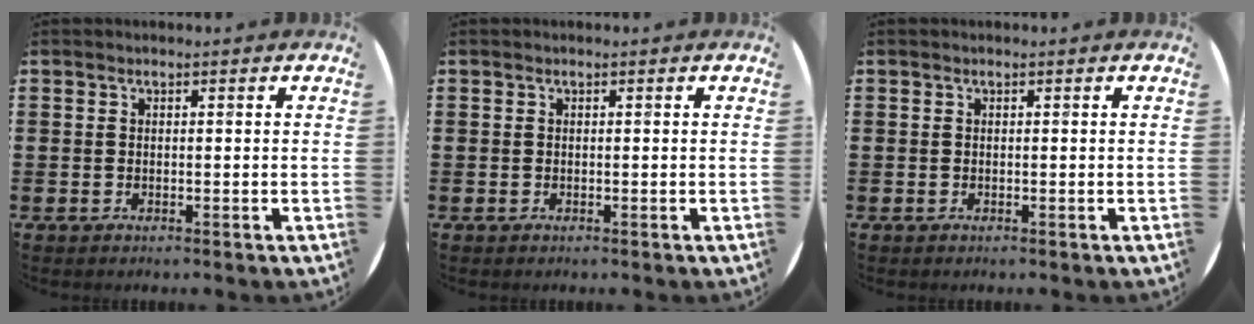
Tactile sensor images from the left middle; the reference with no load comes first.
{"total": 0.0}
{"total": 0.0}